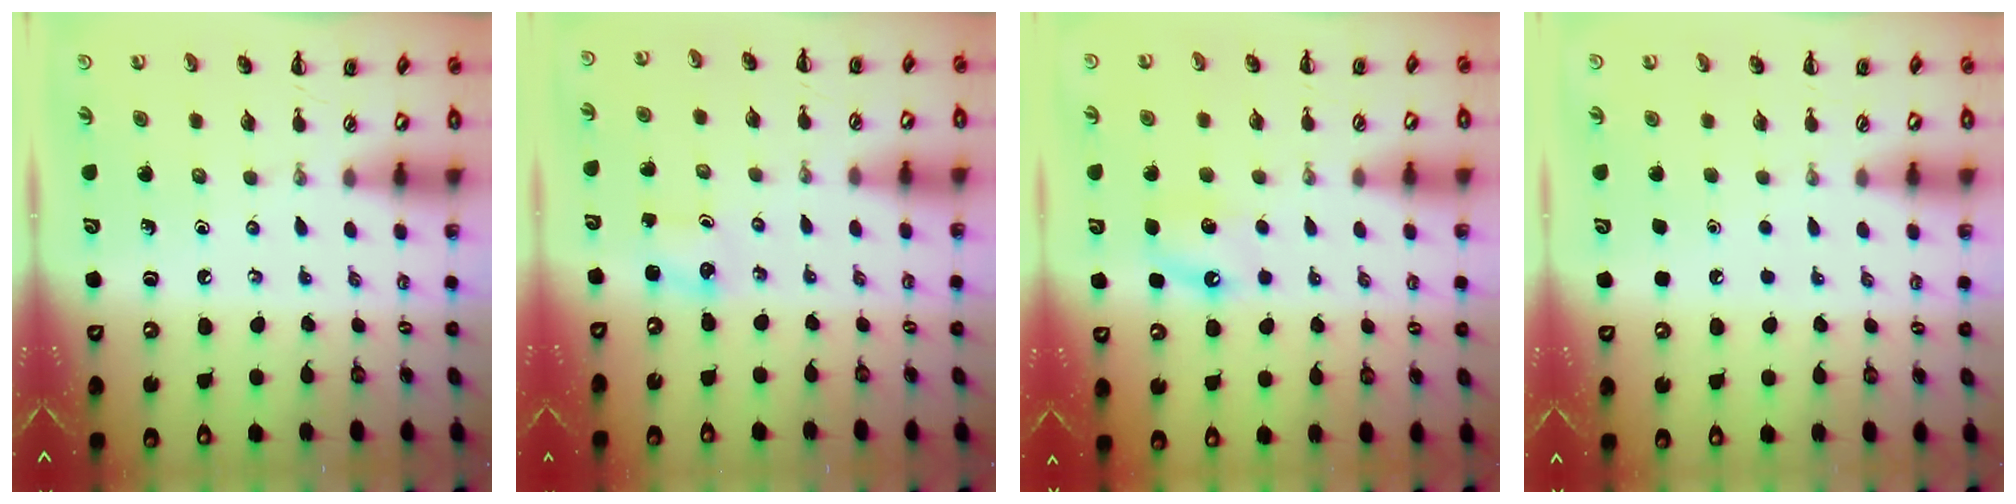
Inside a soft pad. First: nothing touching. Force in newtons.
{"total": 1.2, "press": 1.2, "slide": 0.2}
{"total": 6.0, "press": 5.7, "slide": 1.8}
{"total": 1.8, "press": 1.7, "slide": 0.1}